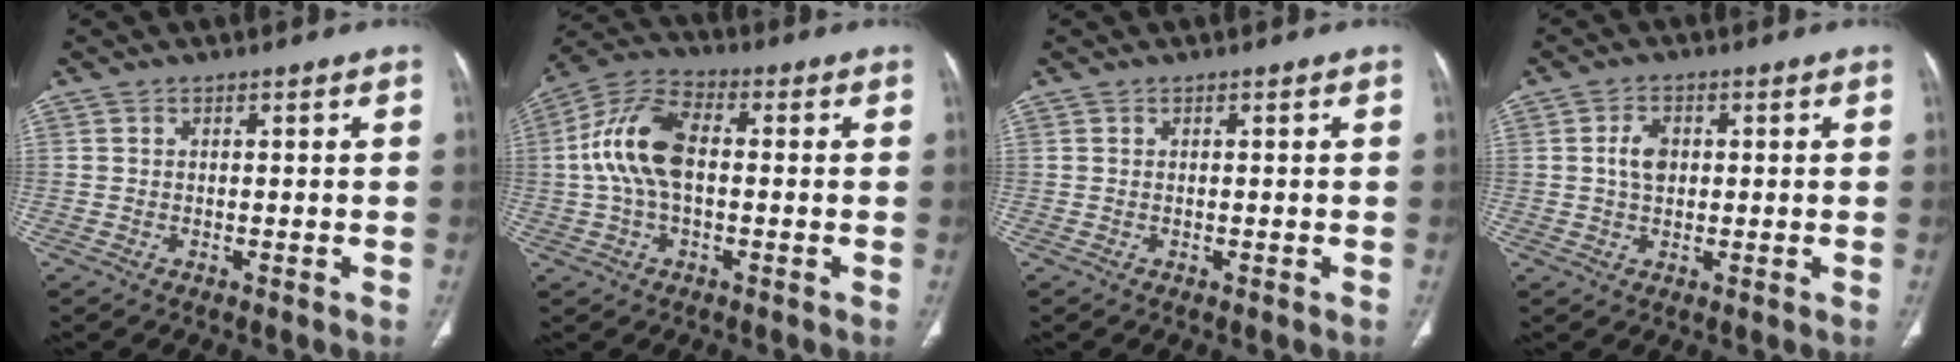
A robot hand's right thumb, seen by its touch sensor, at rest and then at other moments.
{"total": 12.2, "force": [0.2, 6.7, 10.2], "torque": [-0.211, 0.033, -0.003]}
{"total": 0.0}
{"total": 4.1, "force": [0.5, 2.8, 3.0], "torque": [-0.054, 0.004, 0.007]}